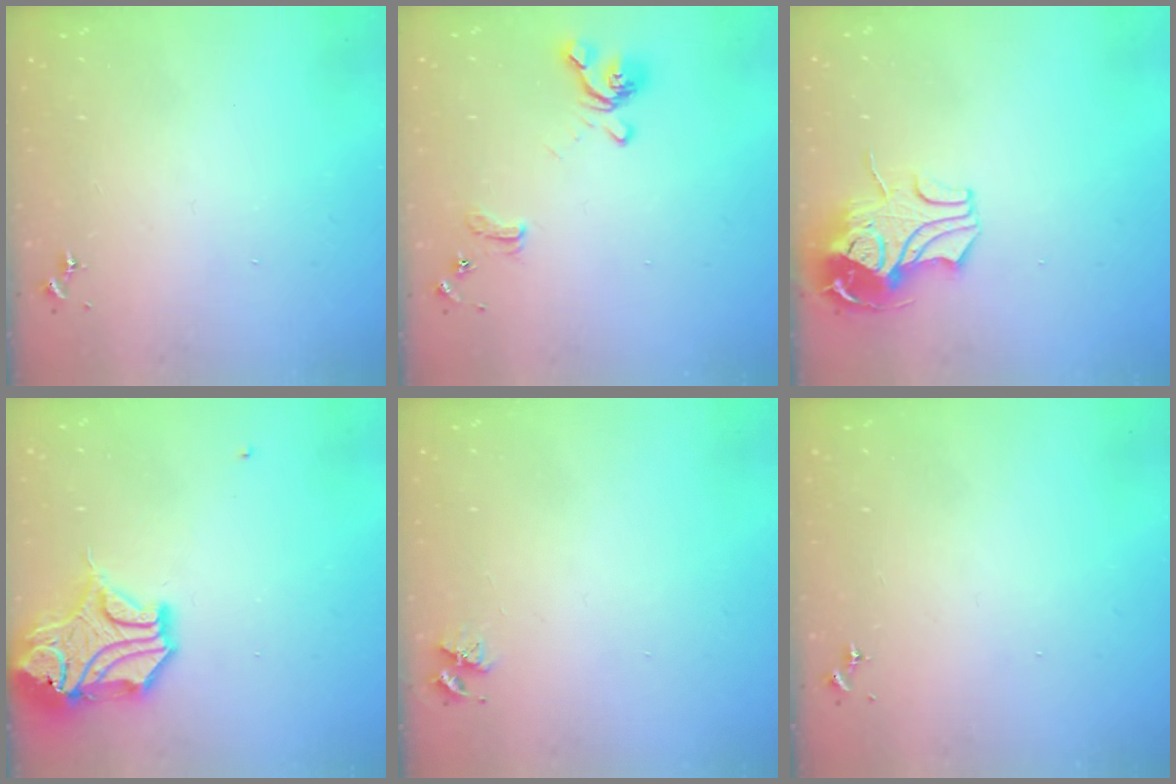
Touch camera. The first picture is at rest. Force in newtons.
{"total": 12.7, "press": 12.6, "slide": 1.4}
{"total": 13.3, "press": 13.2, "slide": 1.7}
{"total": 15.3, "press": 15.2, "slide": 2.2}
{"total": 3.6, "press": 3.6, "slide": 0.5}
{"total": 0.0}